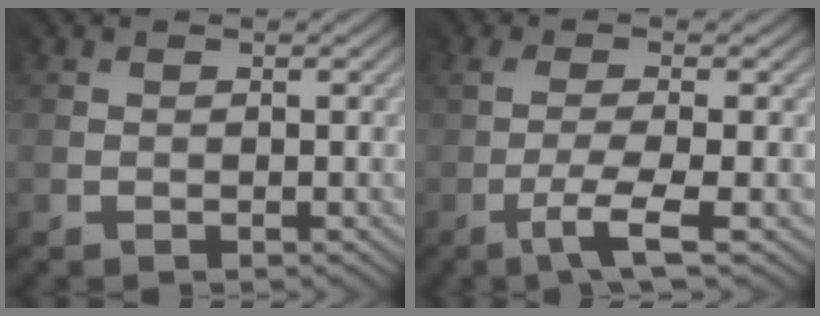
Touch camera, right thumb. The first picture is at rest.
{"total": 4.7, "force": [-2.0, 0.6, 4.2], "torque": [-0.094, 0.005, -0.044]}